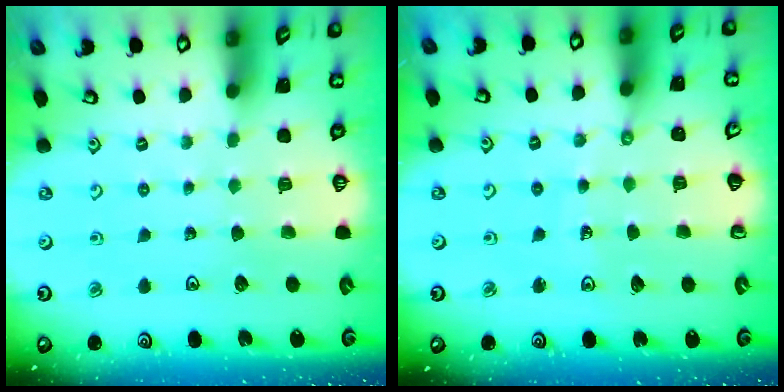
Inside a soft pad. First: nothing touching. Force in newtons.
{"total": 3.9, "press": 3.9, "slide": 0.2}